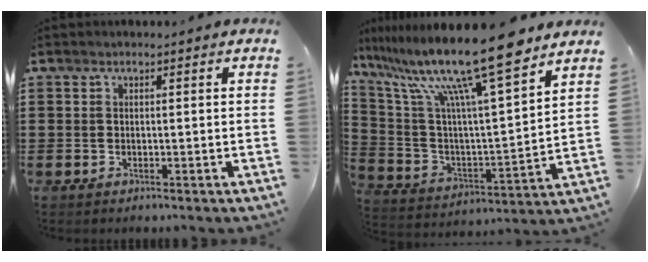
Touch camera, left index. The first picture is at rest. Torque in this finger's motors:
{"motor_torque": [2.01, 0.13, 1.05, 0.21]}